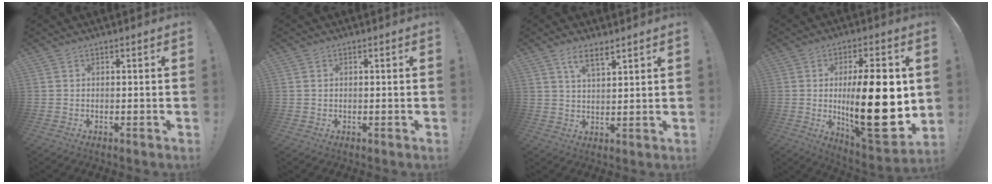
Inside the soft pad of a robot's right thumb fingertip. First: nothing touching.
{"total": 0.6, "force": [0.3, 0.4, 0.3], "torque": [-0.013, 0.004, 0.008]}
{"total": 5.6, "force": [3.8, 1.8, 3.7], "torque": [-0.065, -0.017, 0.065]}
{"total": 25.8, "force": [0.2, 8.5, 24.4], "torque": [-0.399, -0.024, 0.002]}